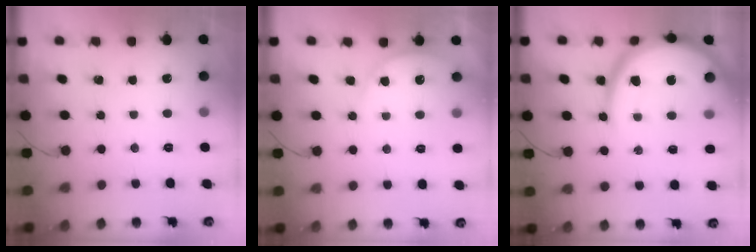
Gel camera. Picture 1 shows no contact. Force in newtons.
{"total": 4.7, "press": 4.6, "slide": 0.6}
{"total": 16.8, "press": 16.7, "slide": 1.6}